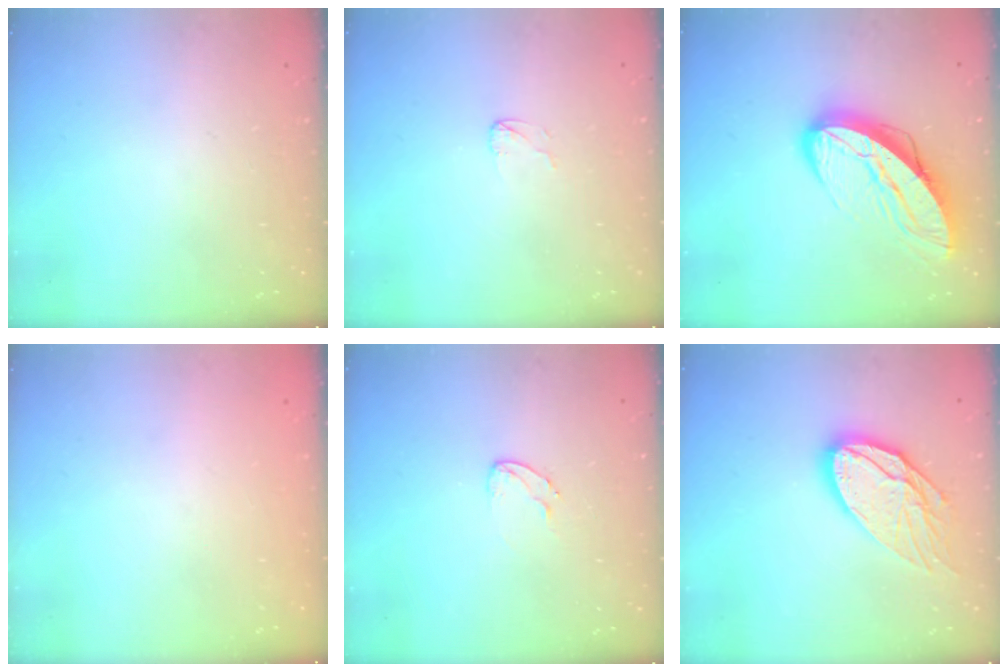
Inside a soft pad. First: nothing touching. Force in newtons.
{"total": 2.6, "press": 2.6, "slide": 0.2}
{"total": 13.5, "press": 13.5, "slide": 1.1}
{"total": 0.0}
{"total": 4.4, "press": 4.4, "slide": 0.4}
{"total": 16.0, "press": 15.9, "slide": 1.5}